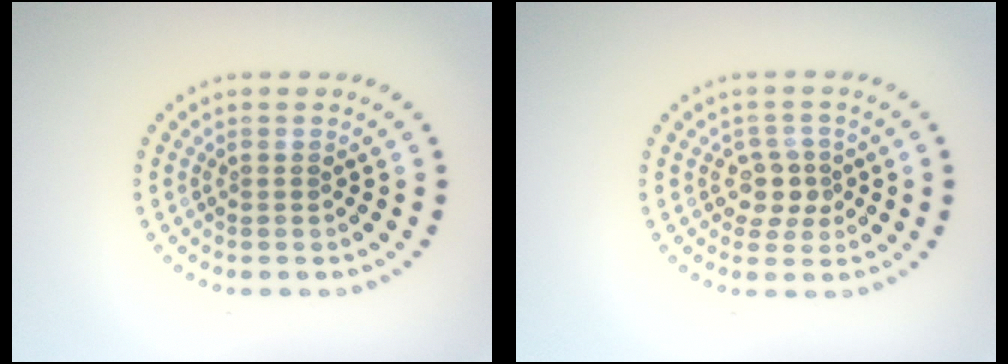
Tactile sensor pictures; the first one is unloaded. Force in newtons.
{"total": 2.5, "press": 2.2, "slide": 1.1}